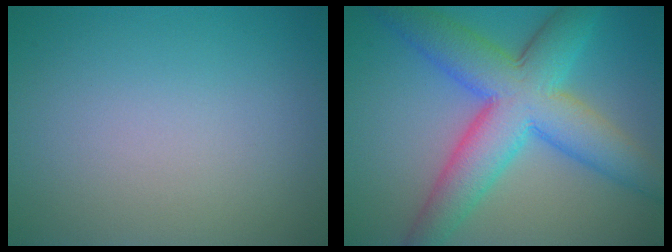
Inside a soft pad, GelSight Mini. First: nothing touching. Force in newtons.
{"total": 9.8, "press": 9.8, "slide": 0.2}